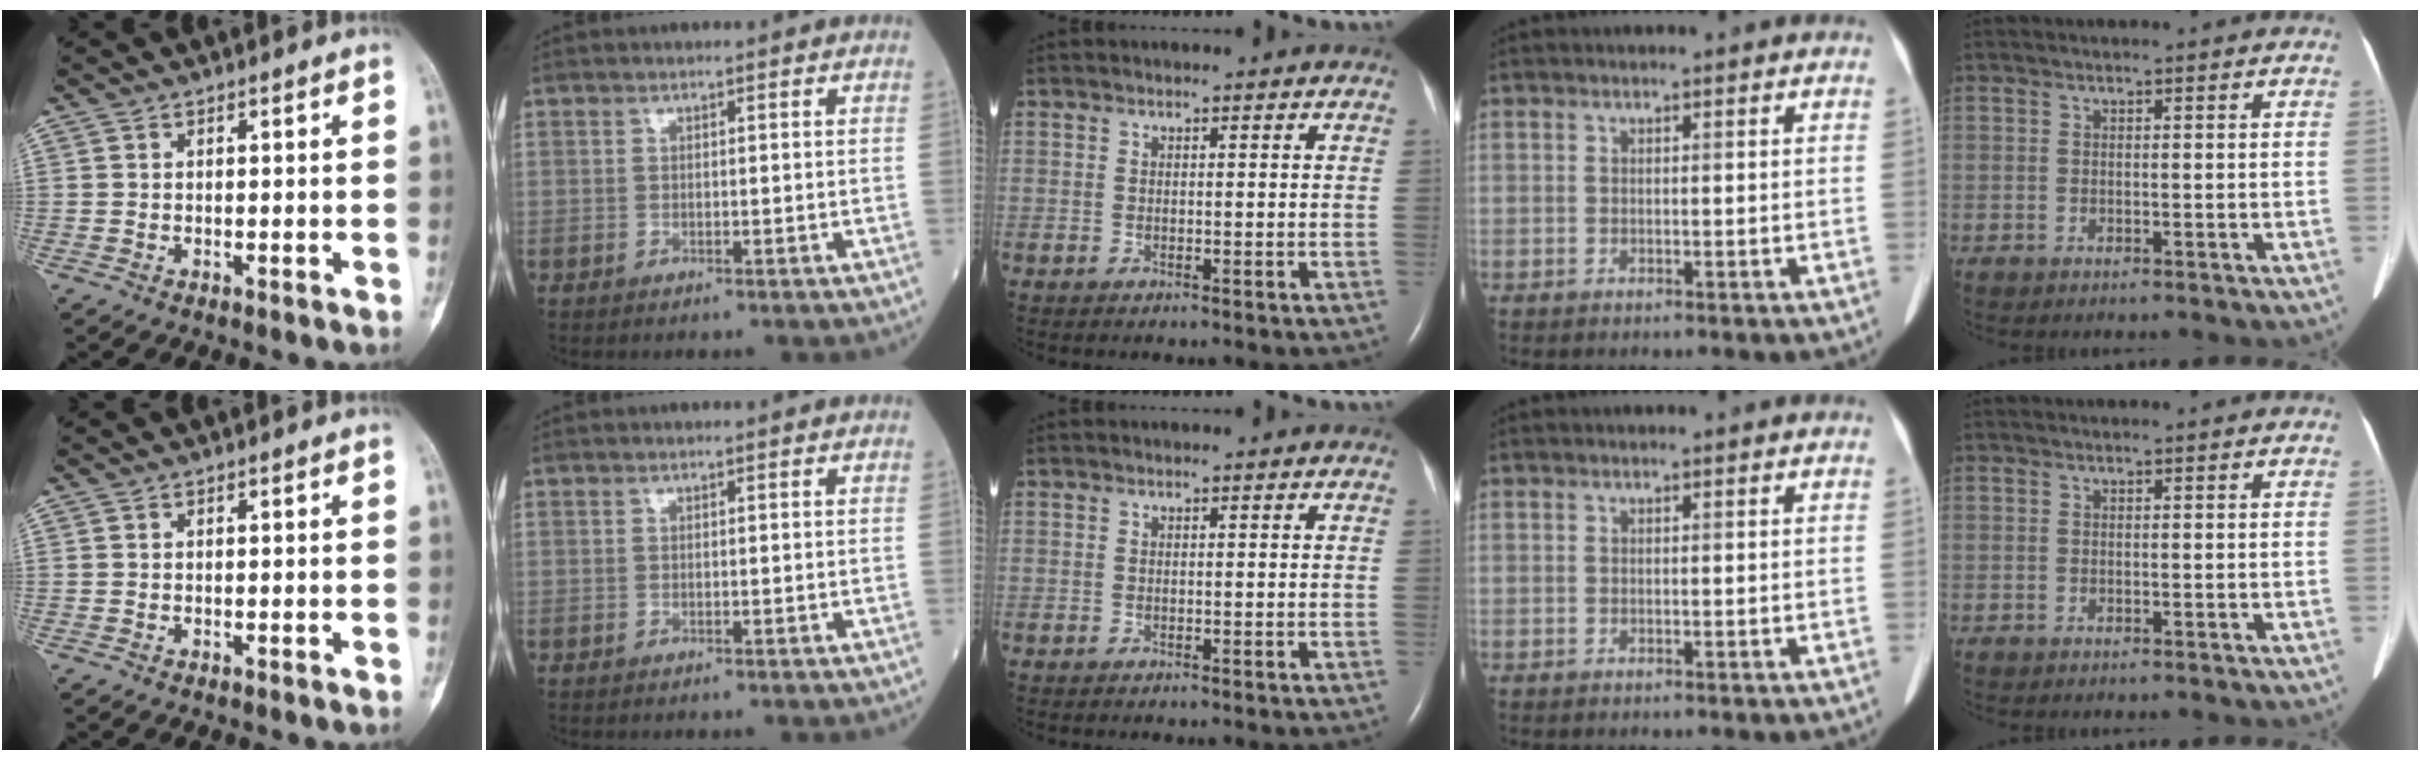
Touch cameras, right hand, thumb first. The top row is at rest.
{}